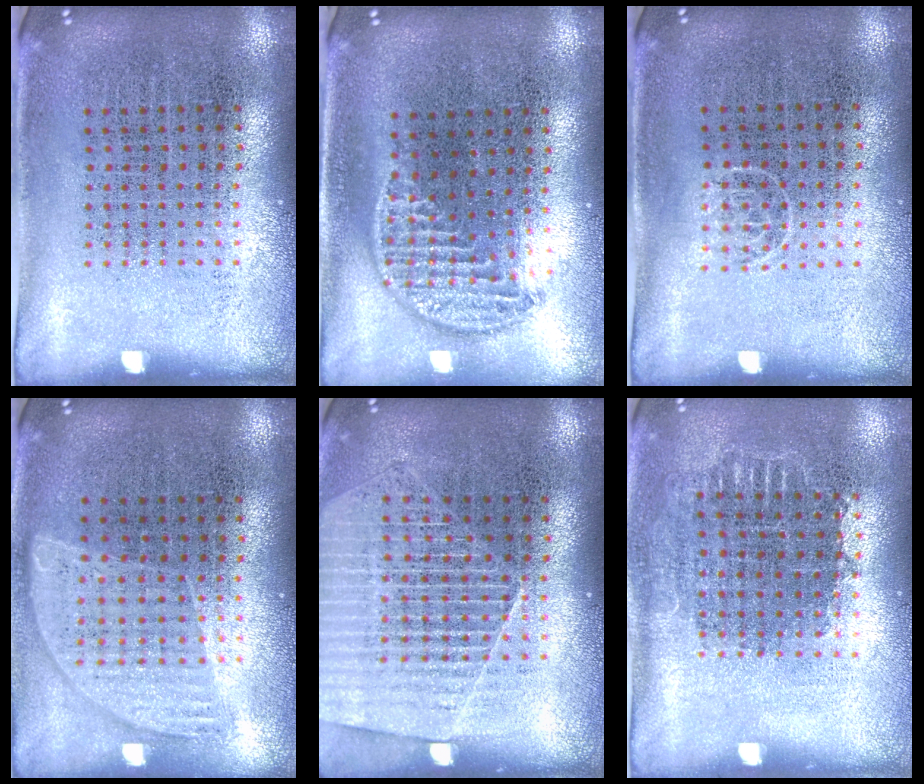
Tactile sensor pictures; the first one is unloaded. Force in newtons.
{"total": 1.3, "press": 1.2, "slide": 0.7}
{"total": 0.6, "press": 0.4, "slide": 0.4}
{"total": 0.9, "press": 0.8, "slide": 0.3}
{"total": 1.3, "press": 1.3, "slide": 0.2}
{"total": 0.8, "press": 0.7, "slide": 0.3}